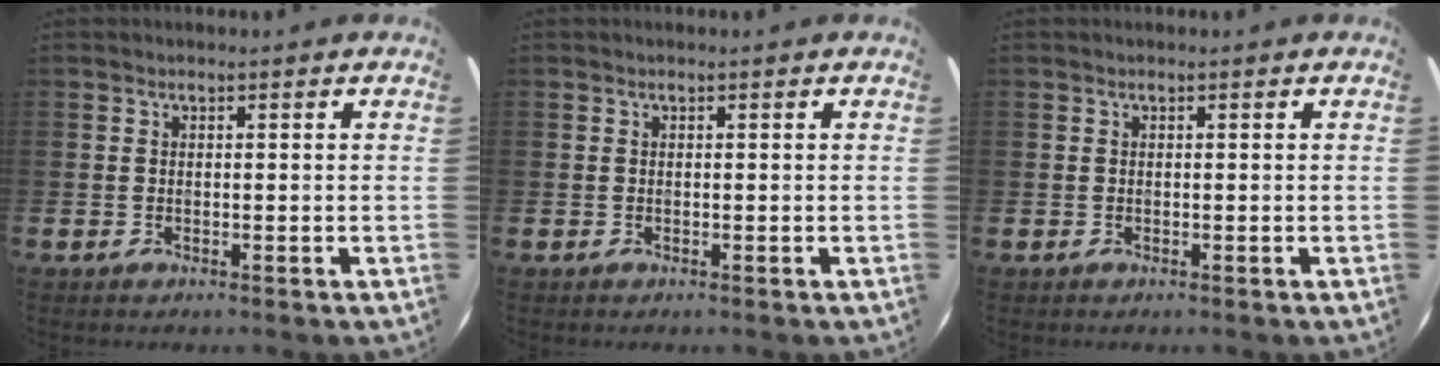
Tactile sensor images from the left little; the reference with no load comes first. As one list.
[{"total": 0.0}, {"total": 0.0}]